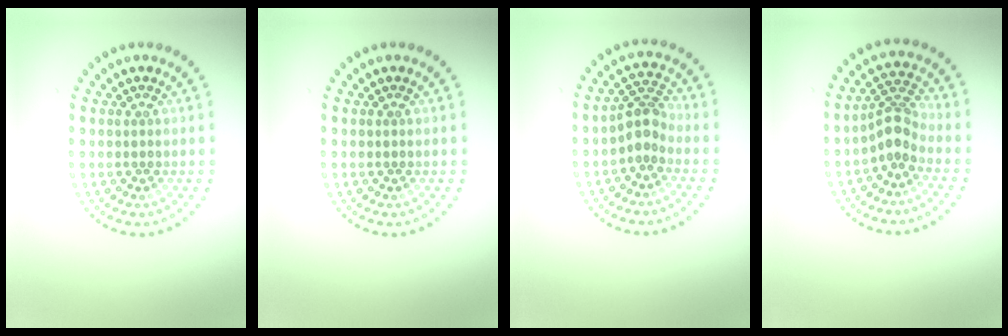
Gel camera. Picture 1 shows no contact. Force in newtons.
{"total": 0.0}
{"total": 2.6, "press": 2.0, "slide": 1.6}
{"total": 2.8, "press": 2.1, "slide": 1.9}